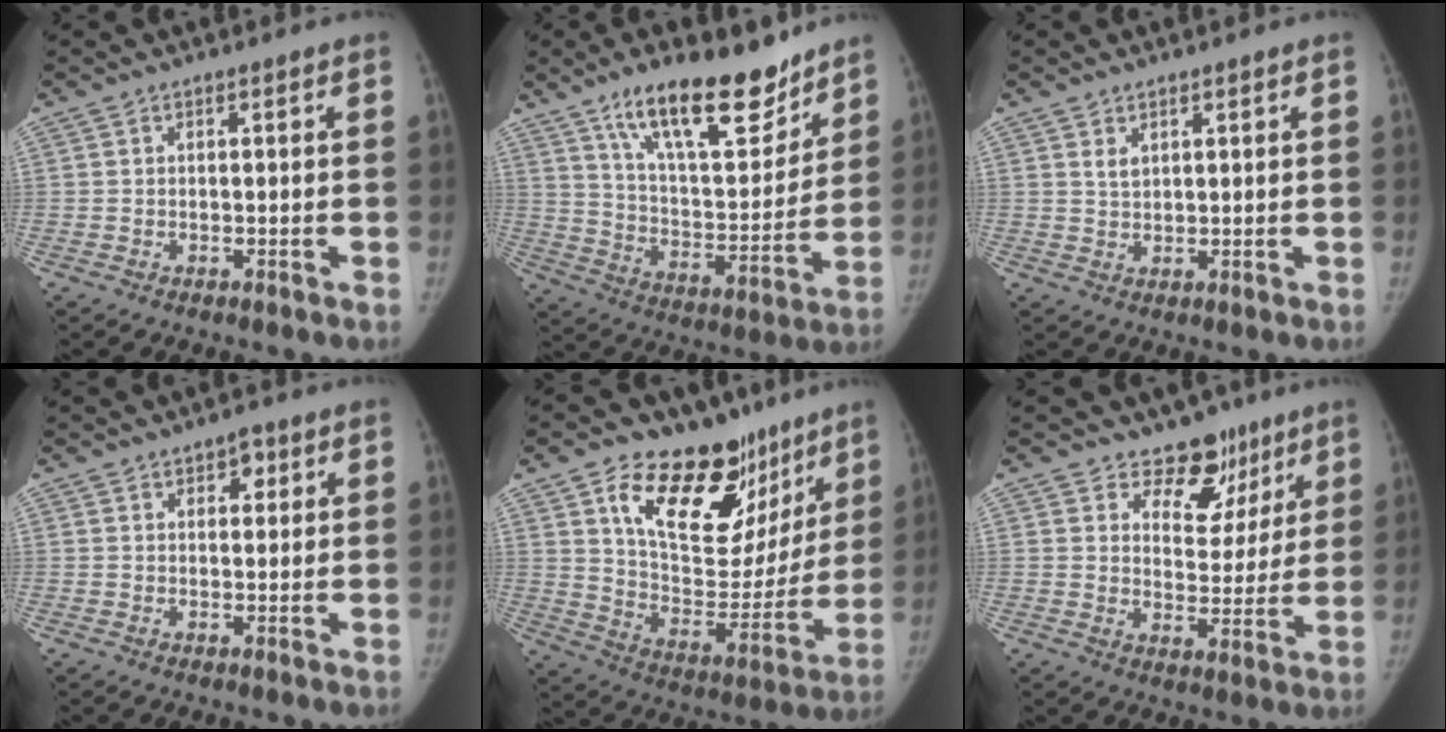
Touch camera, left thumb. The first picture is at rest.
{"total": 20.8, "force": [14.4, 7.7, 12.8], "torque": [-0.158, -0.079, 0.243]}
{"total": 2.1, "force": [1.3, 1.2, 1.2], "torque": [-0.015, -0.009, 0.030]}
{"total": 3.2, "force": [1.6, 2.0, 1.9], "torque": [-0.008, -0.004, 0.020]}
{"total": 27.1, "force": [15.9, 15.1, 15.9], "torque": [-0.182, -0.057, 0.254]}
{"total": 9.8, "force": [6.9, 6.6, 2.2], "torque": [0.021, -0.037, 0.100]}